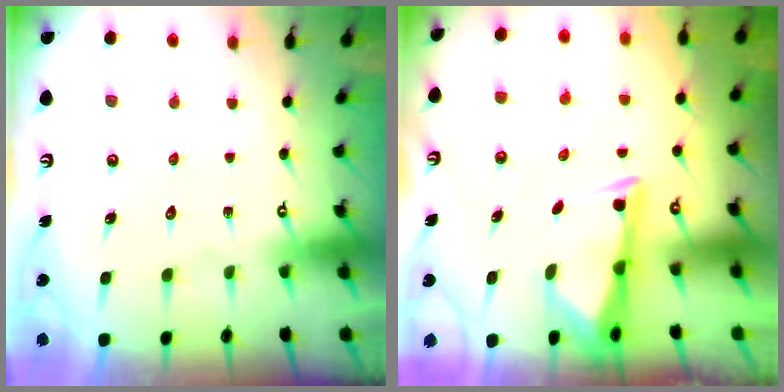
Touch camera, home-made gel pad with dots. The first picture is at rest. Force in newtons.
{"total": 2.9, "press": 2.9, "slide": 0.4}